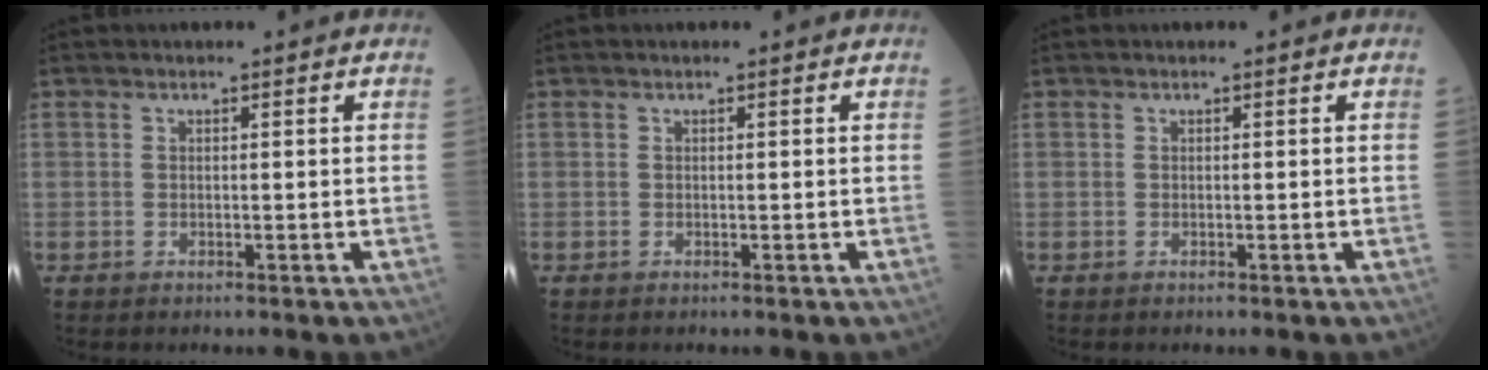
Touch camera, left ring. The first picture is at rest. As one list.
[{"total": 0.0}, {"total": 0.0}]